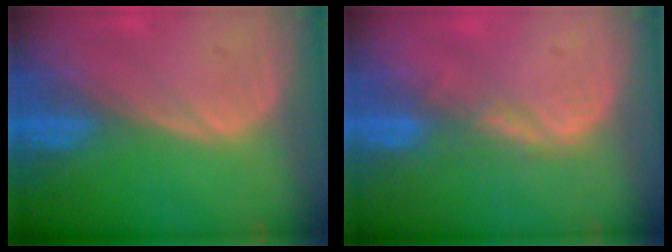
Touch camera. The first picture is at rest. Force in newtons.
{"total": 2.7, "press": 2.1, "slide": 1.7}